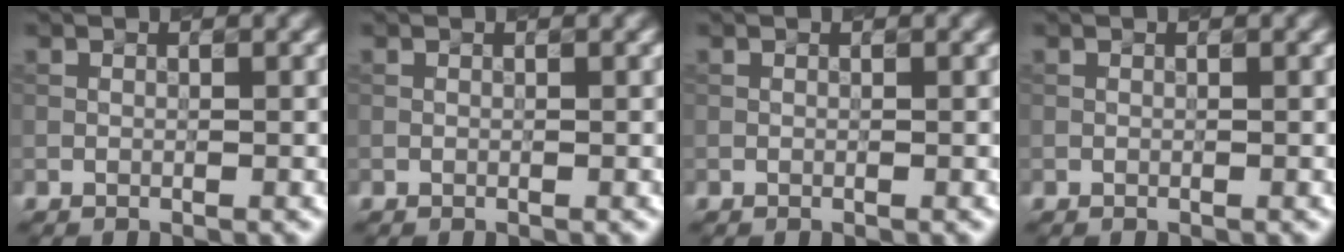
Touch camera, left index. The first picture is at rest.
{"total": 0.0}
{"total": 0.0}
{"total": 0.0}